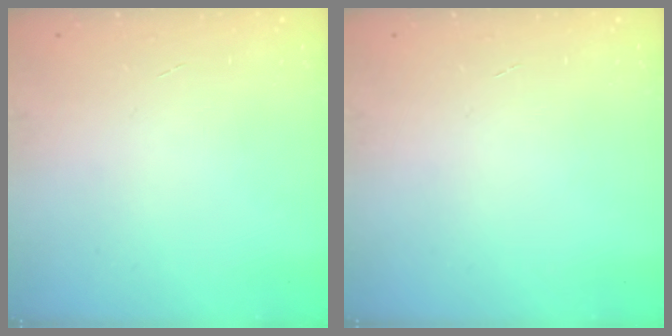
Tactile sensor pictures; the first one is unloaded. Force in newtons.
{"total": 0.0}